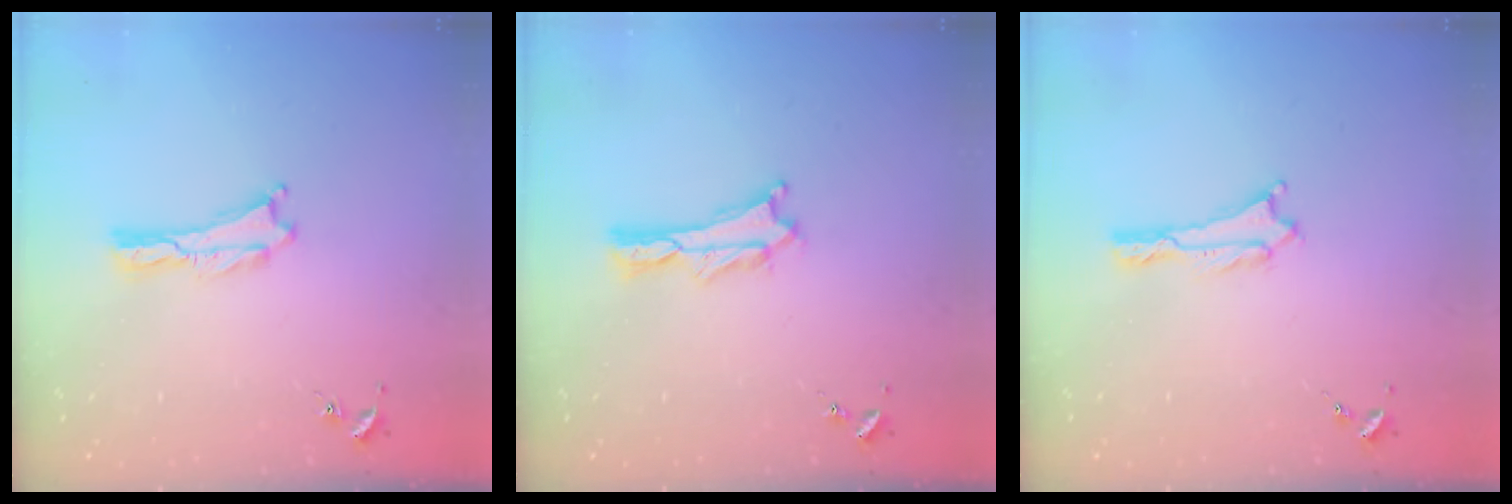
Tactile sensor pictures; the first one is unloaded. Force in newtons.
{"total": 0.9, "press": 0.9, "slide": 0.2}
{"total": 0.0}